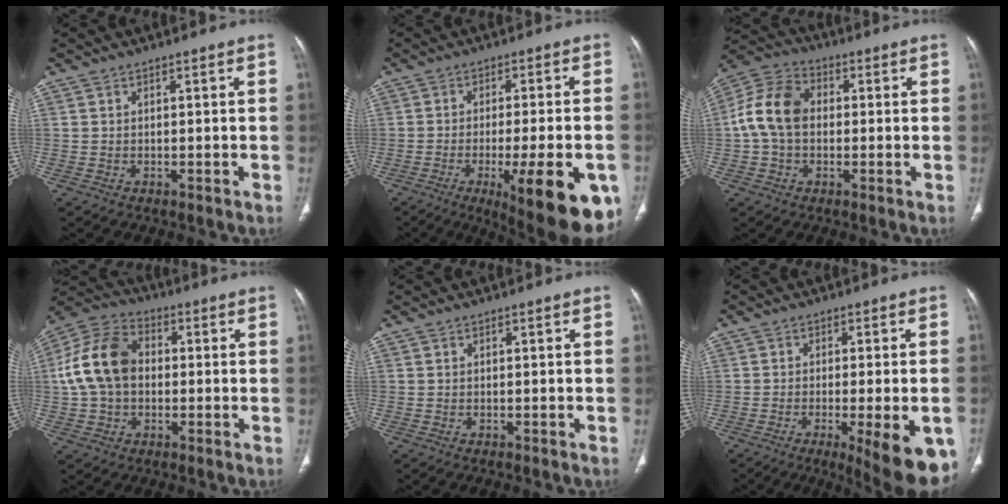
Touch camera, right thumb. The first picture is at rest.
{"total": 19.3, "force": [-8.2, 5.5, 16.6], "torque": [-0.167, 0.000, -0.102]}
{"total": 11.2, "force": [0.2, 8.1, 7.7], "torque": [-0.145, 0.031, -0.006]}
{"total": 13.9, "force": [0.5, 10.1, 9.5], "torque": [-0.177, 0.033, 0.001]}
{"total": 0.0}
{"total": 14.5, "force": [-6.5, 3.8, 12.4], "torque": [-0.122, -0.005, -0.082]}